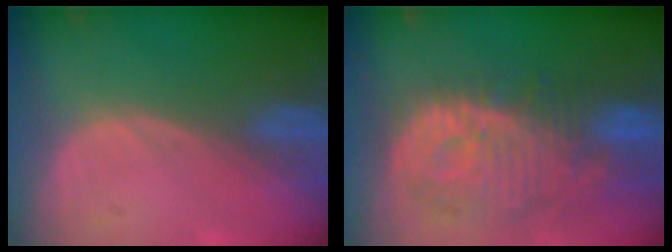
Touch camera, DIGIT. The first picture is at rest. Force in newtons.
{"total": 12.2, "press": 10.9, "slide": 5.4}